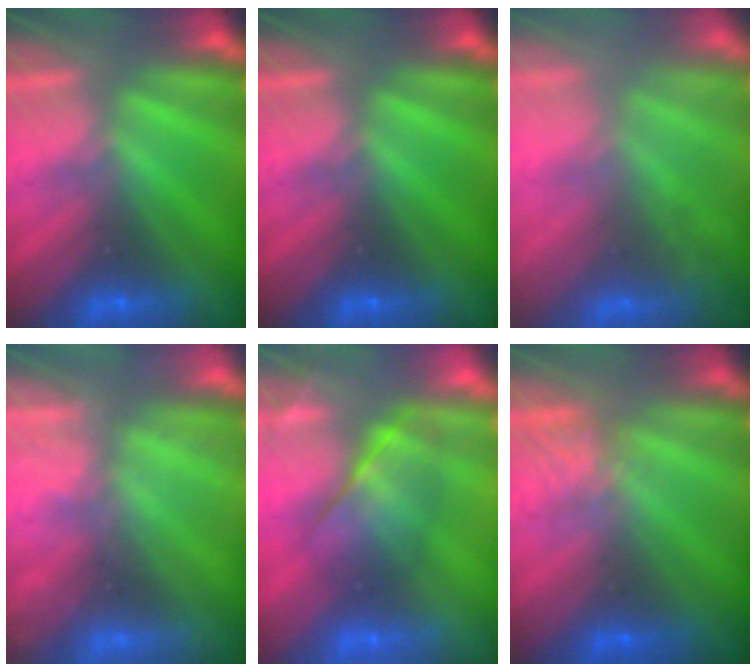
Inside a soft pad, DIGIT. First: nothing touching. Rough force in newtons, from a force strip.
{"total": 0.0}
{"total": 7.4}
{"total": 2.4}
{"total": 4.1}
{"total": 1.7}